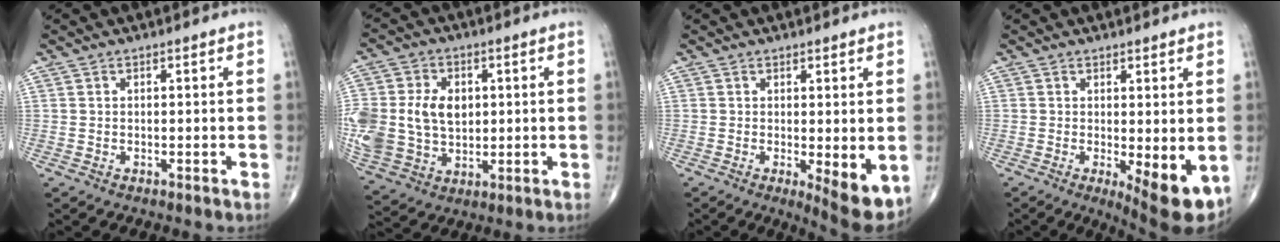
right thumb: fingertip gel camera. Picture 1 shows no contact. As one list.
[{"total": 20.6, "force": [1.6, 15.7, 13.3], "torque": [-0.312, 0.010, 0.051]}, {"total": 6.8, "force": [-0.8, 2.1, 6.5], "torque": [-0.084, -0.019, -0.007]}, {"total": 8.3, "force": [-1.3, 2.7, 7.8], "torque": [-0.101, -0.022, -0.011]}]